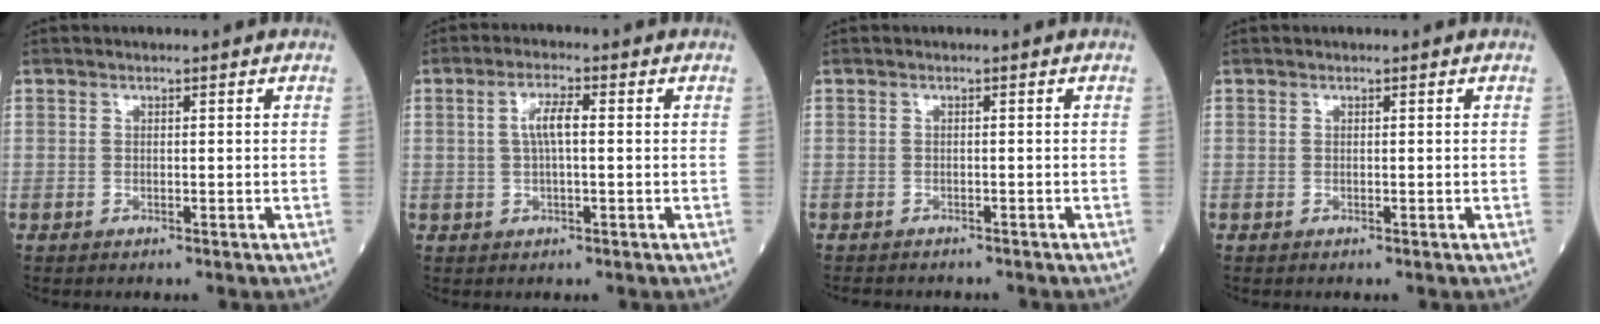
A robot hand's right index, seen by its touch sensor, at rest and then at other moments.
{"total": 3.7, "force": [0.4, 0.8, 3.6], "torque": [-0.073, 0.011, 0.006]}
{"total": 4.5, "force": [-4.0, 1.4, 1.4], "torque": [-0.020, -0.005, -0.052]}
{"total": 0.0}